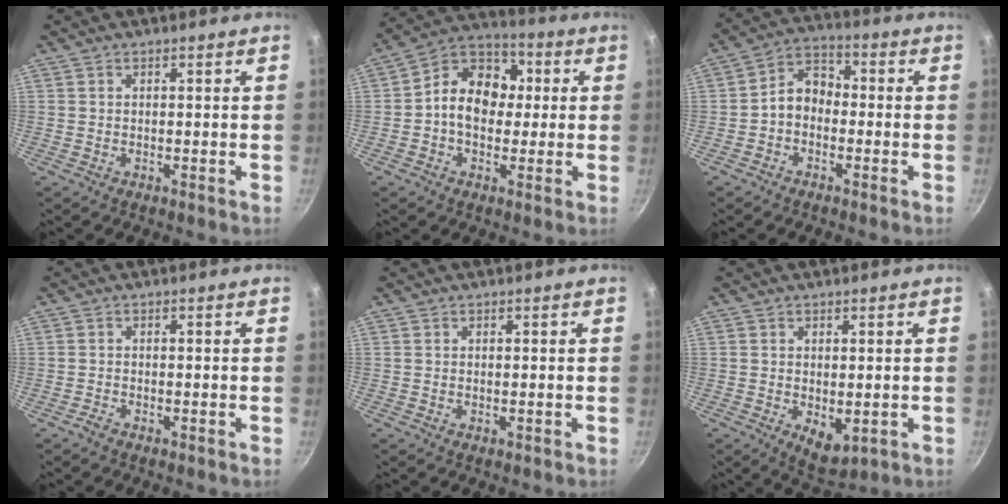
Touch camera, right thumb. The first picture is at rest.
{"total": 12.6, "force": [0.4, 9.9, 7.9], "torque": [-0.078, 0.031, -0.017]}
{"total": 6.6, "force": [-1.5, 4.9, 4.0], "torque": [-0.045, 0.034, -0.042]}
{"total": 1.1, "force": [-0.9, 0.3, 0.6], "torque": [-0.018, 0.007, -0.022]}
{"total": 0.7, "force": [-0.1, 0.3, 0.6], "torque": [-0.008, 0.000, -0.002]}
{"total": 5.6, "force": [-0.7, 3.2, 4.5], "torque": [-0.055, -0.012, -0.001]}